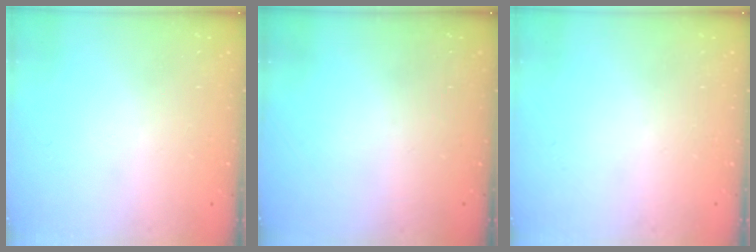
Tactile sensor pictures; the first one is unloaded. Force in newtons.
{"total": 0.0}
{"total": 0.0}